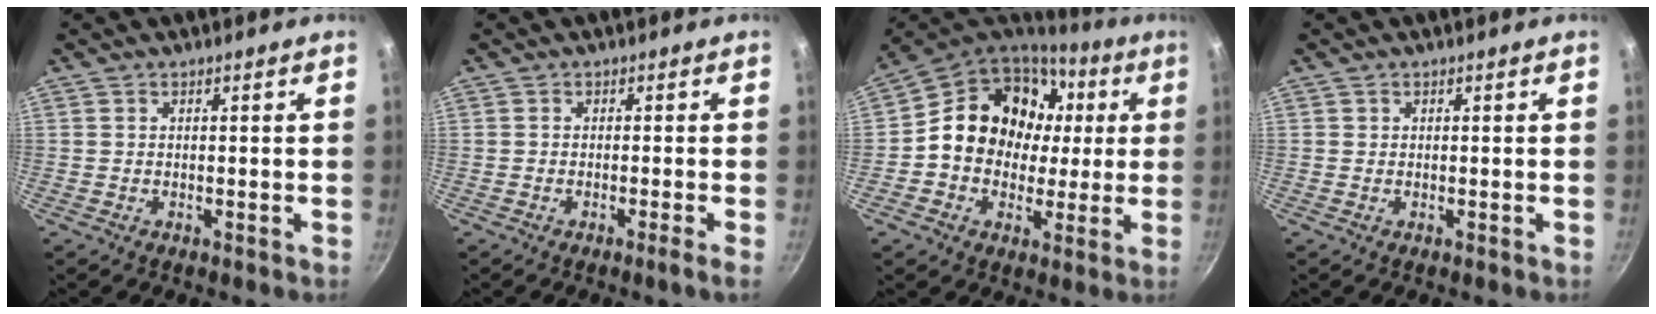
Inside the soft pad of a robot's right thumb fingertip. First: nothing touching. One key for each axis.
{"total": 1.7, "fx": -1.0, "fy": -0.4, "fz": 1.3, "tx": -0.034, "ty": 0.003, "tz": -0.018}
{"total": 18.4, "fx": 2.8, "fy": 15.6, "fz": 9.4, "tx": -0.127, "ty": 0.026, "tz": 0.039}
{"total": 0.0}